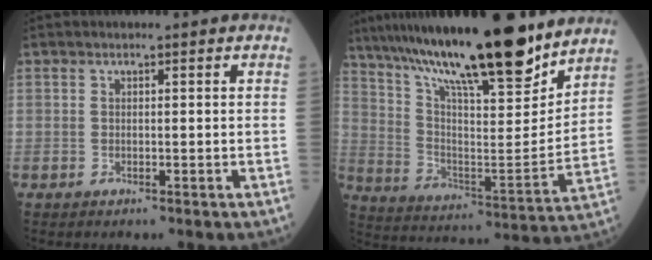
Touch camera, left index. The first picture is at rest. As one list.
[{"total": 24.6, "force": [19.2, 3.8, 14.9], "torque": [-0.261, -0.009, 0.313]}]